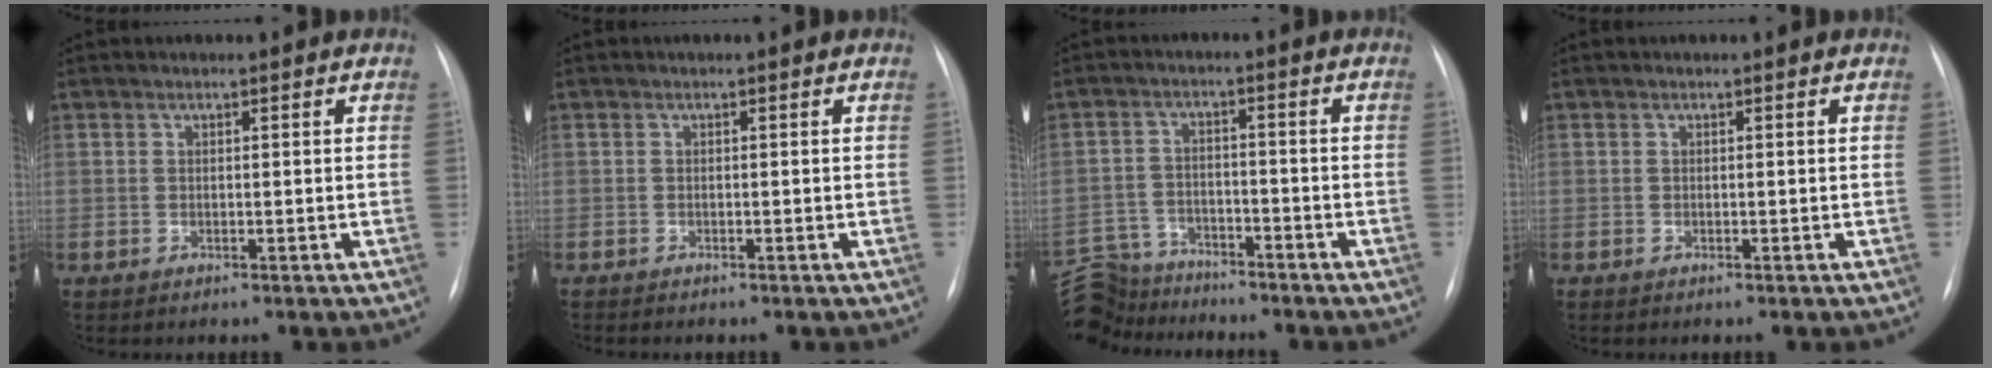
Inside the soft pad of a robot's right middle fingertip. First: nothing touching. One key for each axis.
{"total": 0.9, "fx": -0.8, "fy": 0.2, "fz": 0.4, "tx": -0.004, "ty": -0.001, "tz": -0.010}
{"total": 9.4, "fx": -9.1, "fy": 2.4, "fz": 0.0, "tx": -0.010, "ty": 0.016, "tz": -0.161}
{"total": 0.0}